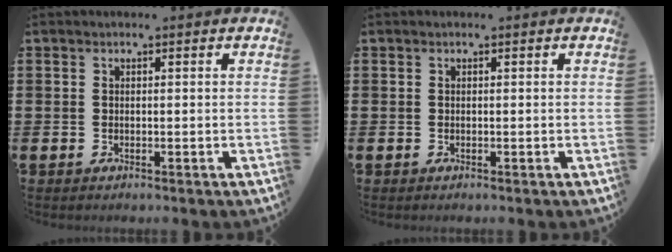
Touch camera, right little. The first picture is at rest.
{"total": 0.0}